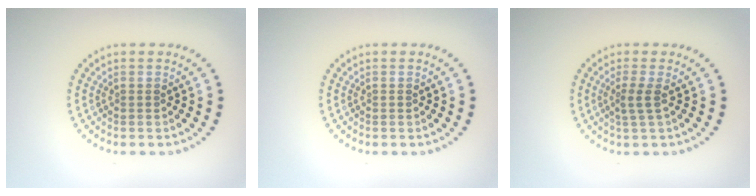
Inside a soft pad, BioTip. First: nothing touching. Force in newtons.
{"total": 0.0}
{"total": 1.7, "press": 1.1, "slide": 1.2}